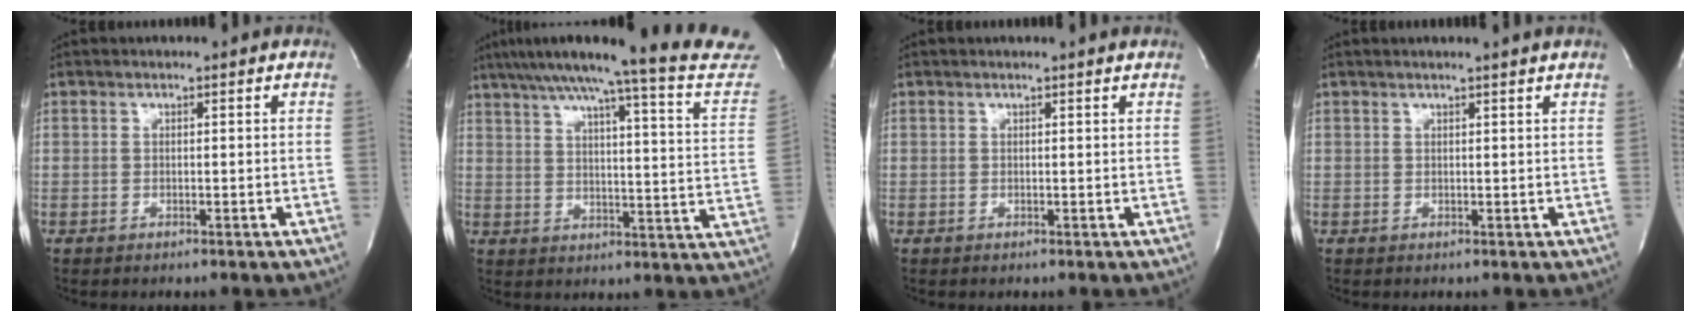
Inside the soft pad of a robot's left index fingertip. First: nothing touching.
{"total": 22.8, "force": [20.3, -0.4, 10.3], "torque": [-0.155, -0.057, 0.252]}
{"total": 1.4, "force": [1.3, -0.3, 0.3], "torque": [-0.015, 0.000, 0.015]}
{"total": 2.6, "force": [2.2, -0.8, 1.1], "torque": [-0.021, 0.002, 0.030]}